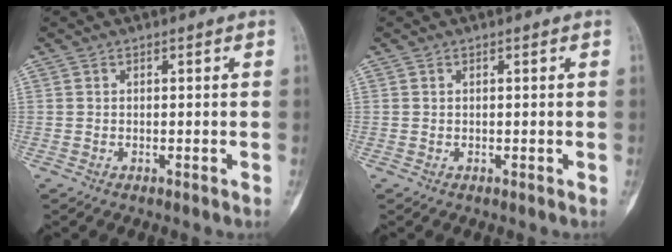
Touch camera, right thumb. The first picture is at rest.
{"total": 0.0}